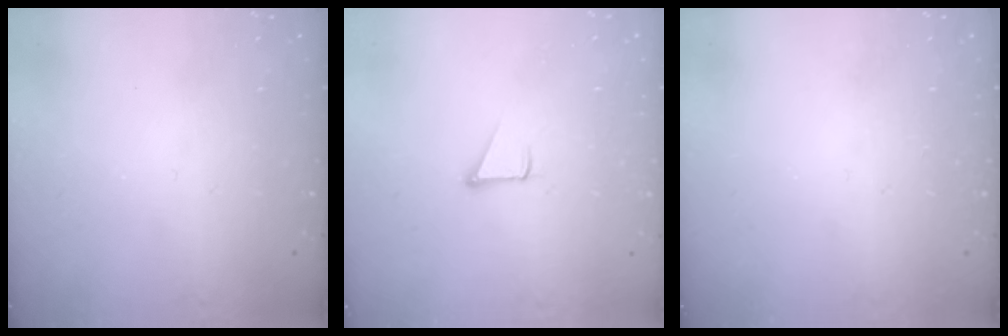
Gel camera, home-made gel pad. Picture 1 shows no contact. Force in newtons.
{"total": 1.9, "press": 1.9, "slide": 0.1}
{"total": 0.0}